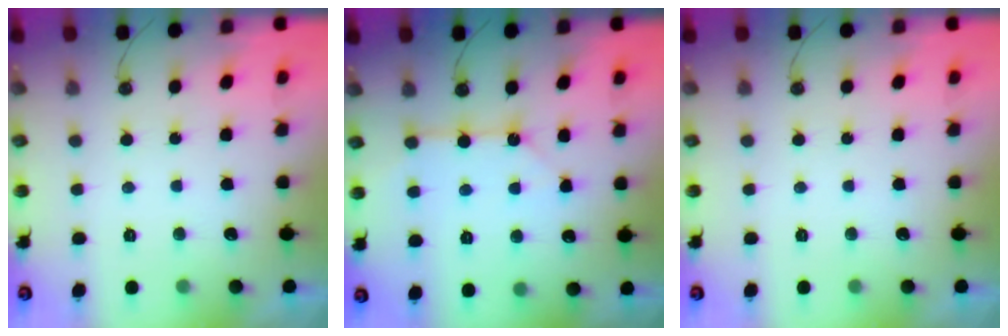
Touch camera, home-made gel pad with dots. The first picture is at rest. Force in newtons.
{"total": 5.8, "press": 5.8, "slide": 0.4}
{"total": 0.0}